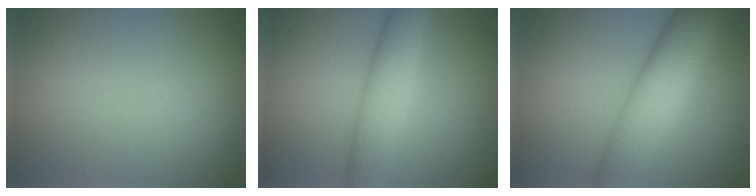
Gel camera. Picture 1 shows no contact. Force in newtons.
{"total": 4.9, "press": 4.9, "slide": 0.1}
{"total": 8.2, "press": 8.2, "slide": 0.5}